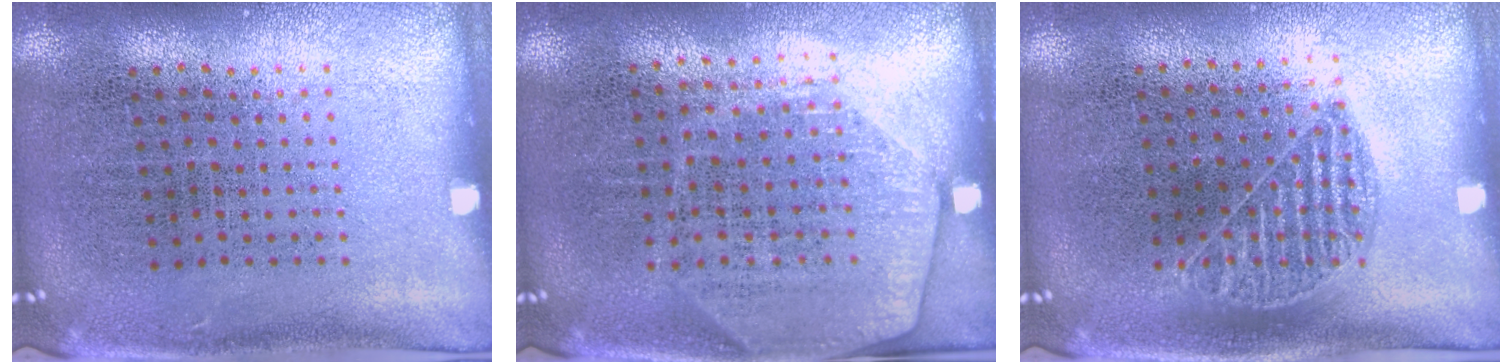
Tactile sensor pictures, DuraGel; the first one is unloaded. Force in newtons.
{"total": 2.0, "press": 1.7, "slide": 0.9}
{"total": 1.0, "press": 0.8, "slide": 0.5}